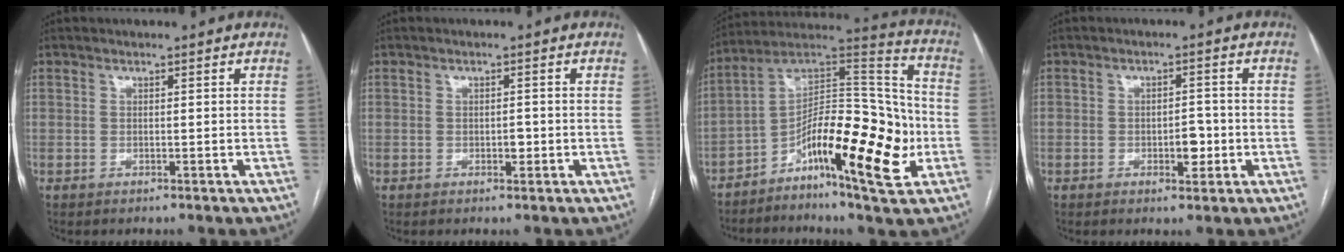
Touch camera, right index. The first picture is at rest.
{"total": 1.4, "force": [-0.4, 0.6, 1.1], "torque": [-0.018, 0.001, -0.005]}
{"total": 19.8, "force": [-6.4, 4.7, 18.2], "torque": [-0.303, 0.024, -0.101]}
{"total": 3.6, "force": [-1.0, 1.7, 3.0], "torque": [-0.040, 0.005, -0.010]}